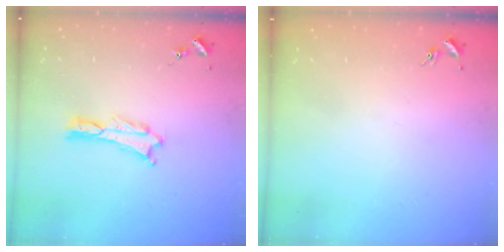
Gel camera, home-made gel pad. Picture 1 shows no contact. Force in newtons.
{"total": 0.0}